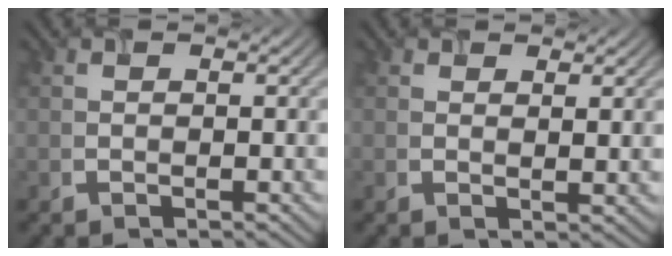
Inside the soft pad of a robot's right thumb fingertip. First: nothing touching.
{"total": 1.0, "force": [0.9, 0.2, 0.4], "torque": [-0.008, -0.006, 0.023]}